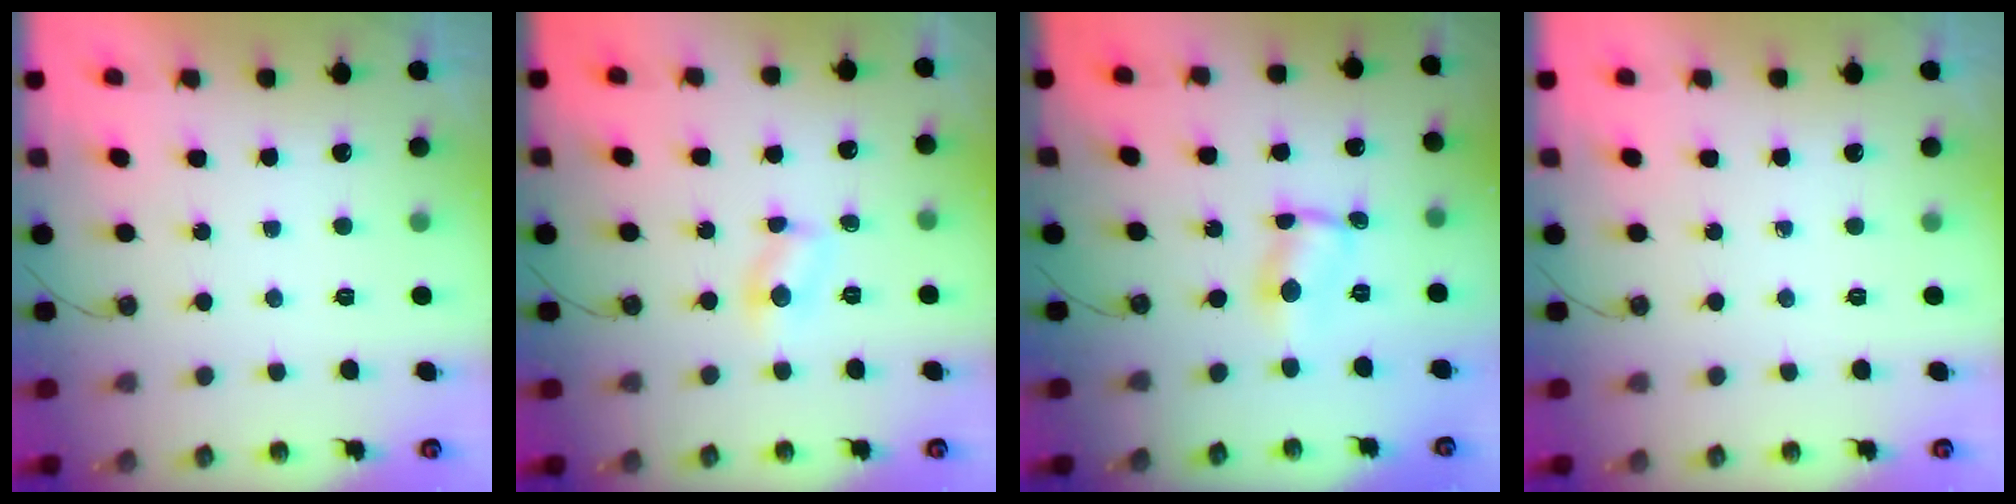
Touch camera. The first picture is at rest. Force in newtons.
{"total": 5.0, "press": 4.9, "slide": 0.5}
{"total": 1.6, "press": 1.5, "slide": 0.1}
{"total": 0.0}